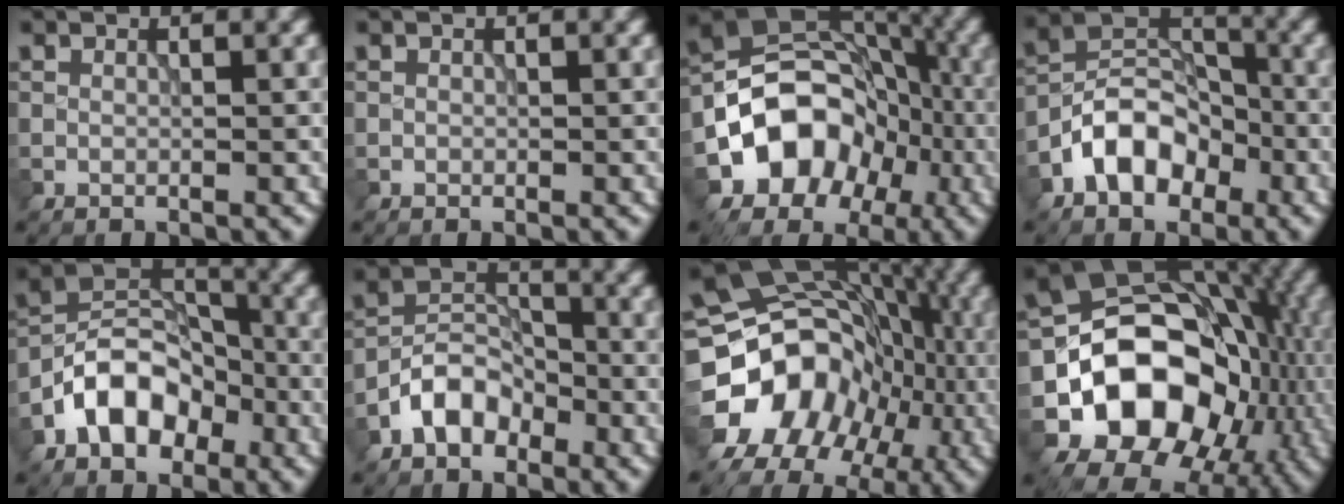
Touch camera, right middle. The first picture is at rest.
{"total": 0.0}
{"total": 8.8, "force": [-3.0, 7.1, 4.3], "torque": [-0.034, 0.011, -0.060]}
{"total": 6.4, "force": [-3.3, 4.2, 3.5], "torque": [-0.053, 0.007, -0.069]}
{"total": 7.1, "force": [-3.6, 4.7, 4.0], "torque": [-0.063, 0.009, -0.077]}
{"total": 4.3, "force": [-2.6, 2.7, 2.1], "torque": [-0.033, 0.011, -0.057]}
{"total": 16.5, "force": [-5.3, 13.4, 8.0], "torque": [-0.158, -0.003, -0.107]}
{"total": 13.7, "force": [-3.7, 10.7, 7.7], "torque": [-0.103, -0.002, -0.069]}